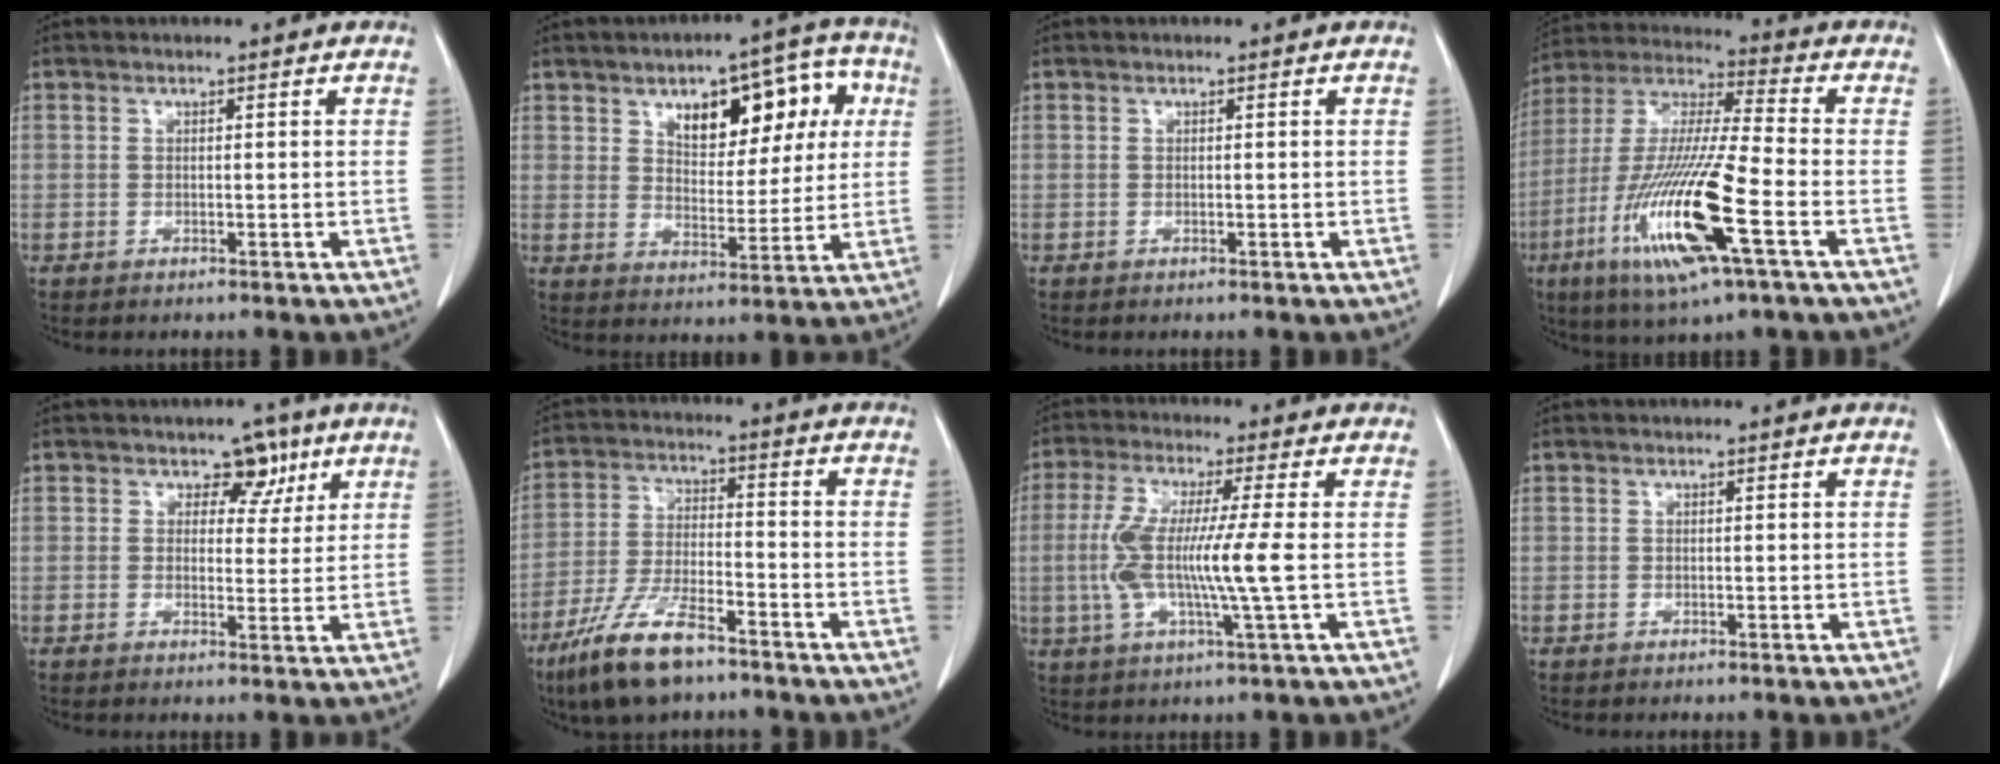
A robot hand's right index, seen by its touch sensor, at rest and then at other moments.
{"total": 12.7, "force": [4.8, 6.1, 10.0], "torque": [-0.123, 0.031, 0.072]}
{"total": 0.0}
{"total": 19.1, "force": [-6.9, 1.4, 17.8], "torque": [-0.378, -0.029, -0.129]}
{"total": 4.5, "force": [2.4, 3.2, 2.0], "torque": [-0.012, 0.005, 0.031]}
{"total": 11.7, "force": [-8.1, 2.9, 7.9], "torque": [-0.163, -0.019, -0.149]}
{"total": 10.3, "force": [-0.6, -0.2, 10.3], "torque": [-0.219, -0.005, -0.016]}
{"total": 0.0}